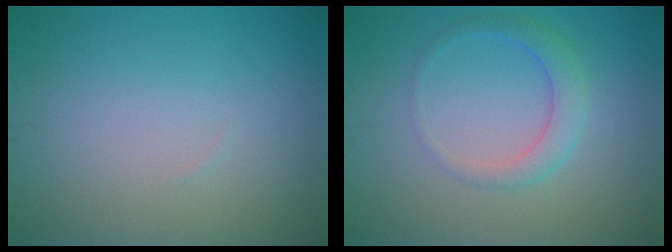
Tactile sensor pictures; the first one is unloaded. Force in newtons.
{"total": 2.4, "press": 2.4, "slide": 0.1}